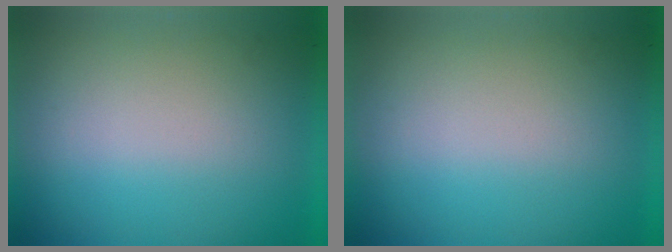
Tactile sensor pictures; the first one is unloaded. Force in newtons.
{"total": 0.0}